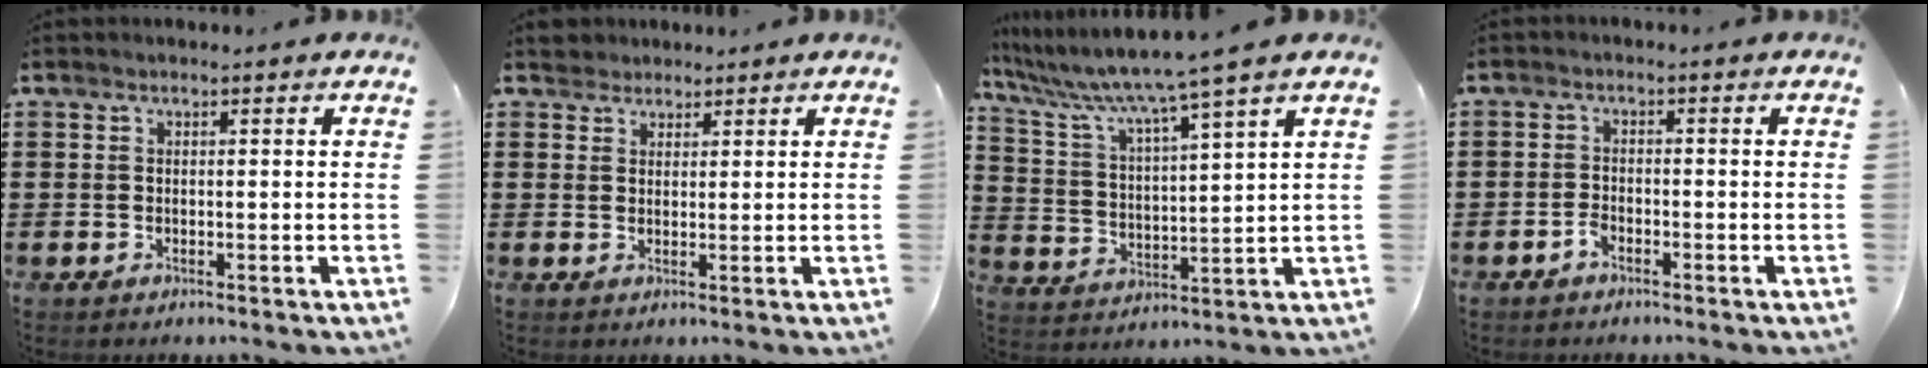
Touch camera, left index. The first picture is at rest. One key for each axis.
{"total": 2.3, "fx": 1.9, "fy": 1.2, "fz": -0.2, "tx": 0.004, "ty": 0.005, "tz": 0.036}
{"total": 7.4, "fx": 6.2, "fy": -1.1, "fz": 3.9, "tx": -0.105, "ty": -0.048, "tz": 0.095}
{"total": 1.6, "fx": -1.2, "fy": 0.6, "fz": 0.8, "tx": -0.020, "ty": 0.001, "tz": -0.025}